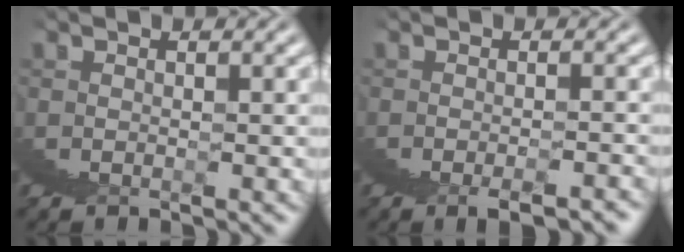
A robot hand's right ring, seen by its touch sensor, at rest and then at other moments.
{"total": 1.5, "force": [0.1, -1.5, -0.3], "torque": [0.022, 0.016, -0.006]}